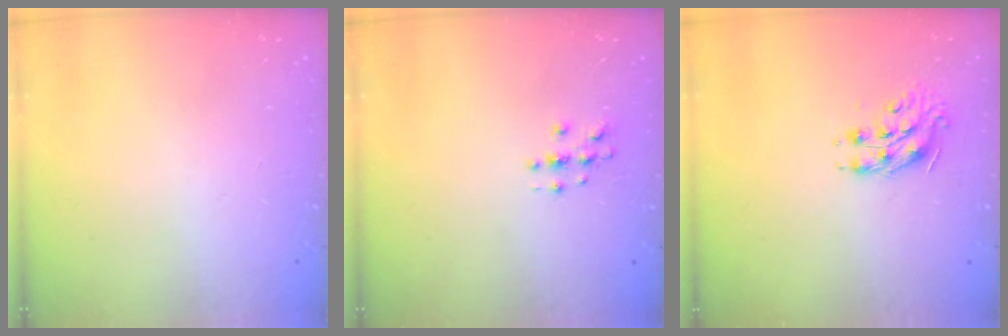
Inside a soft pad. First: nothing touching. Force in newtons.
{"total": 2.9, "press": 2.9, "slide": 0.3}
{"total": 9.3, "press": 9.3, "slide": 0.2}